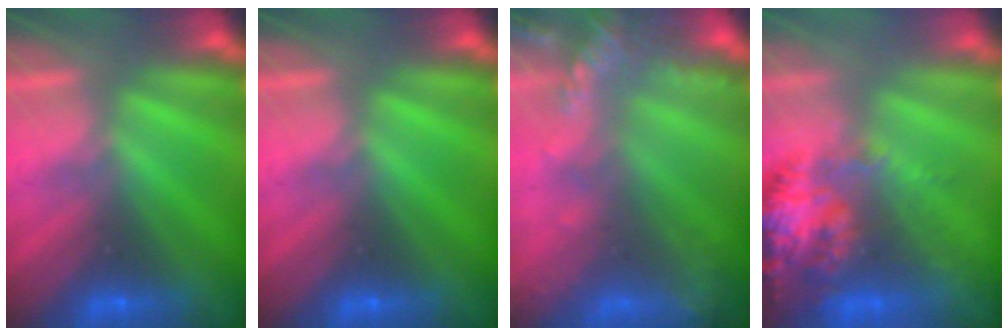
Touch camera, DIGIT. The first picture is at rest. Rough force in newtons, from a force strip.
{"total": 0.0}
{"total": 6.9}
{"total": 8.0}